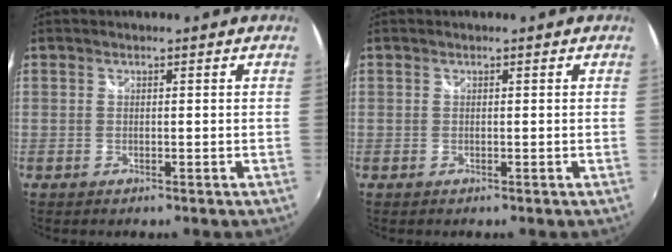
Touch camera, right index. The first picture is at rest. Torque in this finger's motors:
{"motor_torque": [-0.05, 0.08, -0.01, 0.01]}